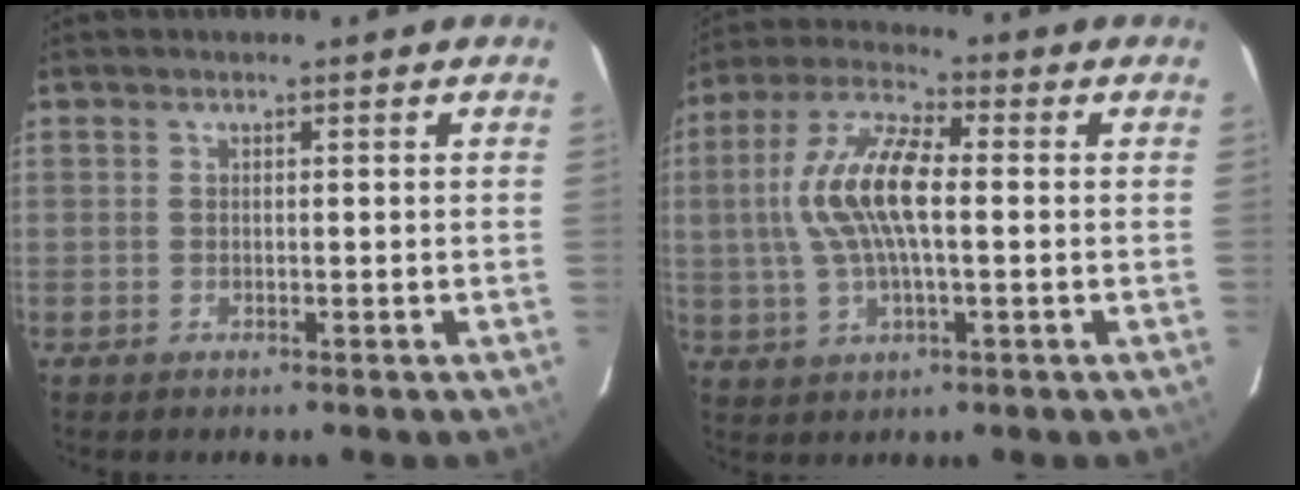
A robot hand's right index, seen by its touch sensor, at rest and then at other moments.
{"total": 13.0, "force": [0.6, 4.7, 12.1], "torque": [-0.249, 0.015, 0.008]}